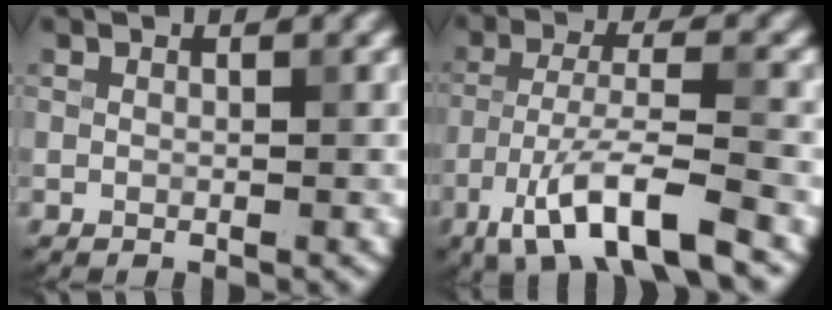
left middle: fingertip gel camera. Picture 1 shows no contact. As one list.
[{"total": 8.4, "force": [-5.1, 1.9, 6.4], "torque": [-0.116, -0.003, -0.094]}]